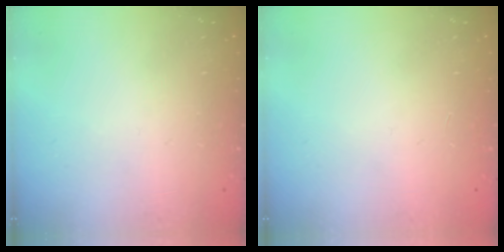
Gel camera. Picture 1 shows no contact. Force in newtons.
{"total": 0.0}